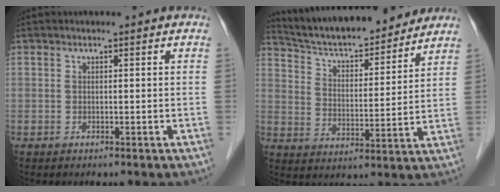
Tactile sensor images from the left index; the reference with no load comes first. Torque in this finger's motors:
{"motor_torque": [0.04, -0.65, 0.31, 0.09]}